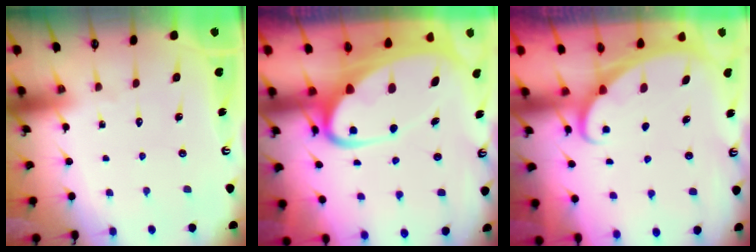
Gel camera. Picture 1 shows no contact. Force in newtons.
{"total": 9.2, "press": 9.1, "slide": 0.8}
{"total": 1.7, "press": 1.7, "slide": 0.1}